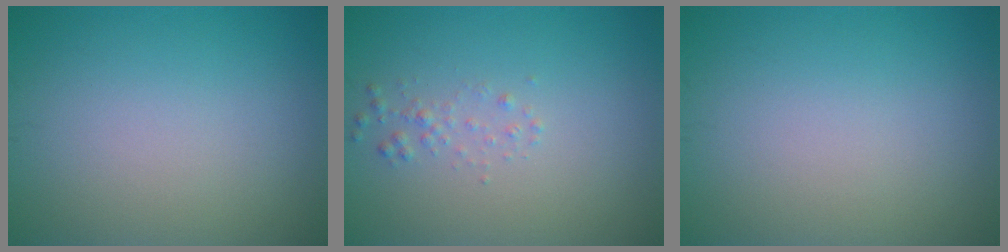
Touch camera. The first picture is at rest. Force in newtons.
{"total": 1.0, "press": 1.0, "slide": 0.1}
{"total": 0.0}